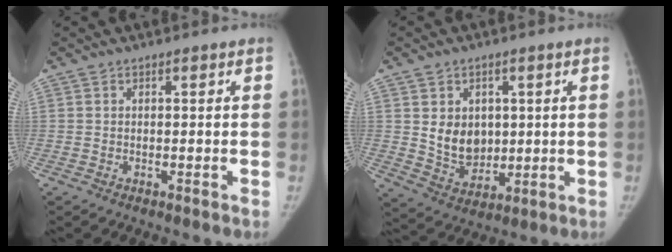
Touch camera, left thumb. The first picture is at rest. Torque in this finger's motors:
{"motor_torque": [0.05, 0.05, -0.03, 0.03, 0.02]}